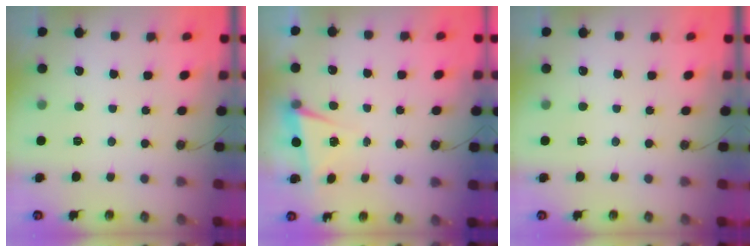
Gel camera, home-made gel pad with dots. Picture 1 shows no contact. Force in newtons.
{"total": 3.0, "press": 2.3, "slide": 1.9}
{"total": 0.0}